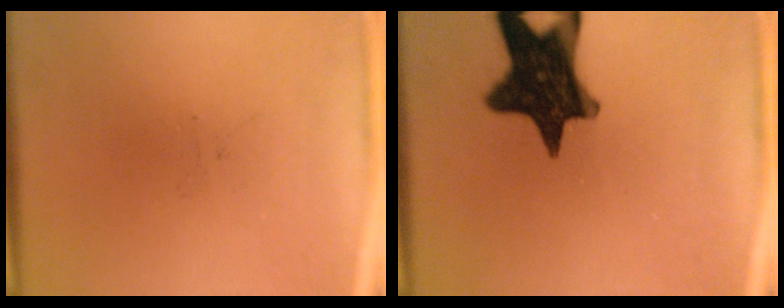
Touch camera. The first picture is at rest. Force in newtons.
{"total": 15.1}